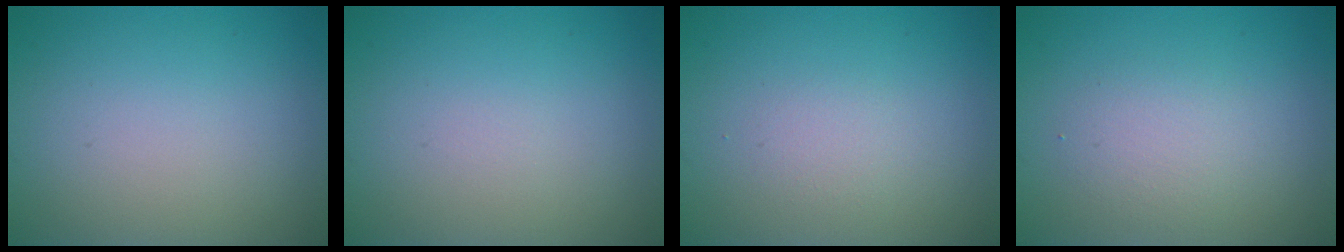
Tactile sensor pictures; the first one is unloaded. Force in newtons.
{"total": 0.0}
{"total": 1.1, "press": 1.1, "slide": 0.0}
{"total": 2.1, "press": 2.1, "slide": 0.1}